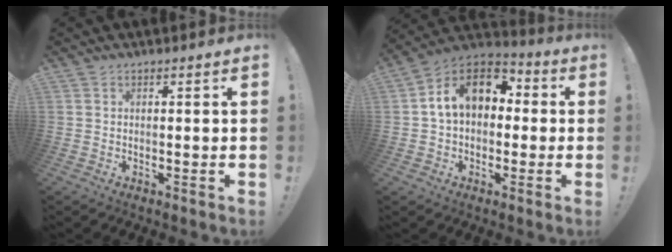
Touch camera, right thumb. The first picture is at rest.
{"total": 13.8, "force": [3.5, 9.3, 9.6], "torque": [-0.147, 0.008, 0.067]}